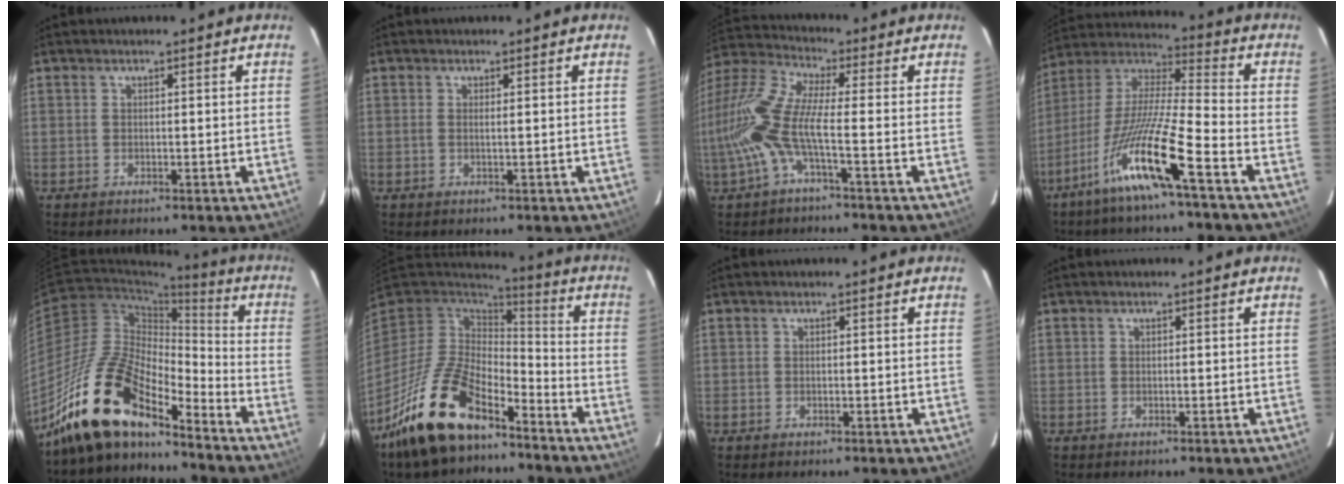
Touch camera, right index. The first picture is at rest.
{"total": 0.7, "force": [0.1, -0.2, 0.6], "torque": [-0.014, 0.000, 0.000]}
{"total": 12.8, "force": [-3.1, 2.2, 12.2], "torque": [-0.256, -0.001, -0.070]}
{"total": 15.5, "force": [-9.2, 0.2, 12.5], "torque": [-0.243, -0.017, -0.181]}
{"total": 18.5, "force": [-14.8, 5.4, 9.7], "torque": [-0.182, -0.007, -0.289]}
{"total": 18.8, "force": [-12.7, 8.0, 11.2], "torque": [-0.233, -0.022, -0.235]}
{"total": 0.0}
{"total": 0.0}